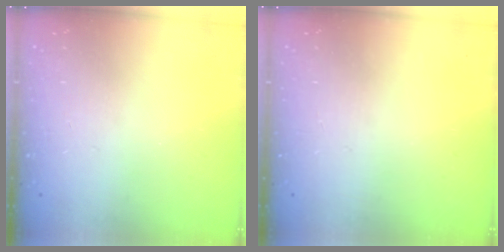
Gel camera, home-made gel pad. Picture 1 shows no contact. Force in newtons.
{"total": 0.0}